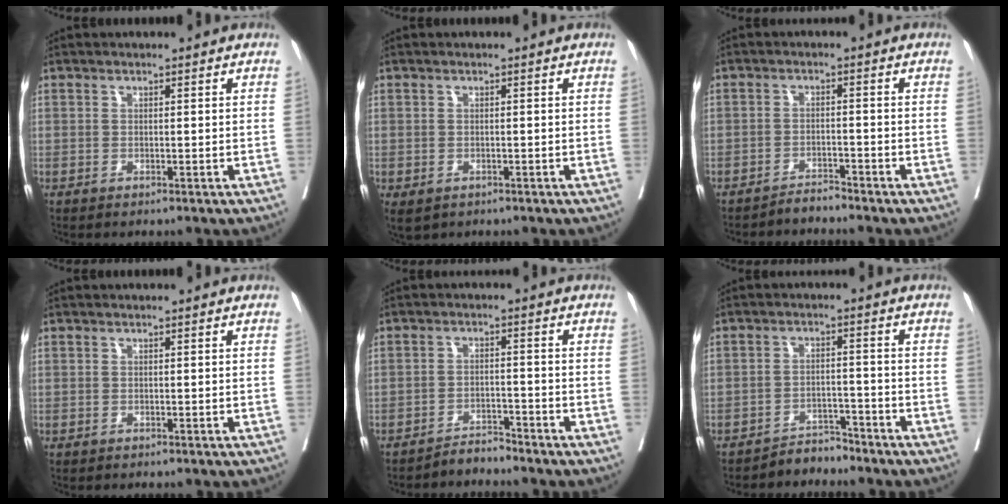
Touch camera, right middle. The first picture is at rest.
{"total": 2.7, "force": [-1.6, 1.8, 1.2], "torque": [-0.023, -0.006, -0.018]}
{"total": 2.1, "force": [-2.1, -0.2, -0.2], "torque": [0.007, -0.010, -0.035]}
{"total": 0.0}
{"total": 2.8, "force": [-2.8, -0.1, -0.2], "torque": [0.006, -0.014, -0.047]}
{"total": 3.5, "force": [-3.4, 0.6, -0.4], "torque": [0.009, -0.003, -0.056]}